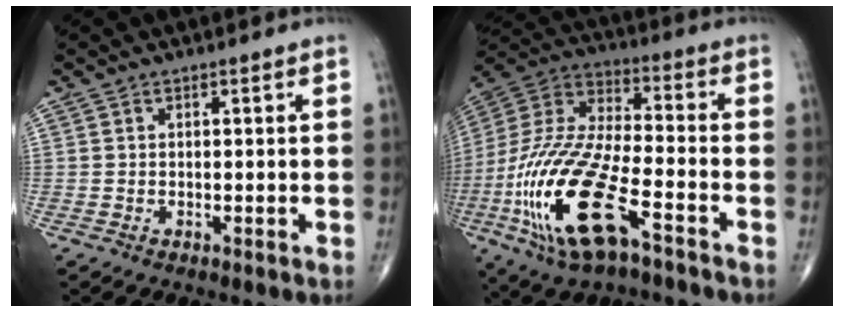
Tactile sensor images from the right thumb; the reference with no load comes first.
{"total": 24.7, "force": [-10.2, 9.1, 20.6], "torque": [-0.499, 0.012, -0.187]}